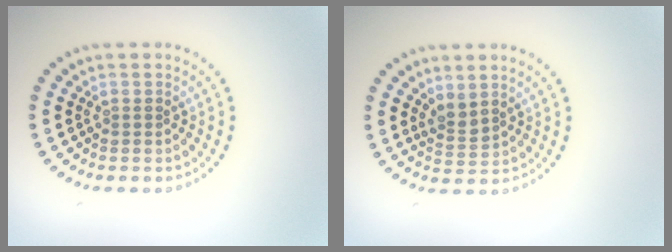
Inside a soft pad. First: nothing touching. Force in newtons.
{"total": 1.6, "press": 1.4, "slide": 0.9}